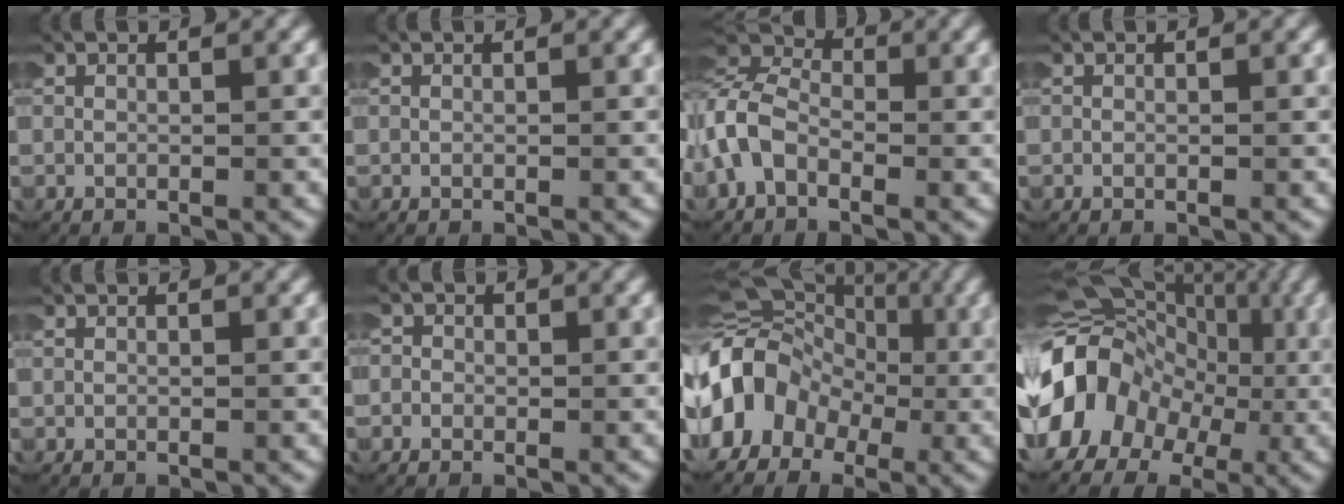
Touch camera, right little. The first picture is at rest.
{"total": 0.0}
{"total": 7.6, "force": [0.9, 6.3, 4.1], "torque": [-0.111, 0.003, 0.000]}
{"total": 0.0}
{"total": 0.0}
{"total": 1.7, "force": [-0.1, 1.7, 0.3], "torque": [-0.008, 0.005, -0.012]}
{"total": 11.8, "force": [-0.6, 10.2, 5.8], "torque": [-0.147, -0.009, -0.013]}
{"total": 16.6, "force": [1.0, 14.1, 8.6], "torque": [-0.211, -0.020, 0.008]}